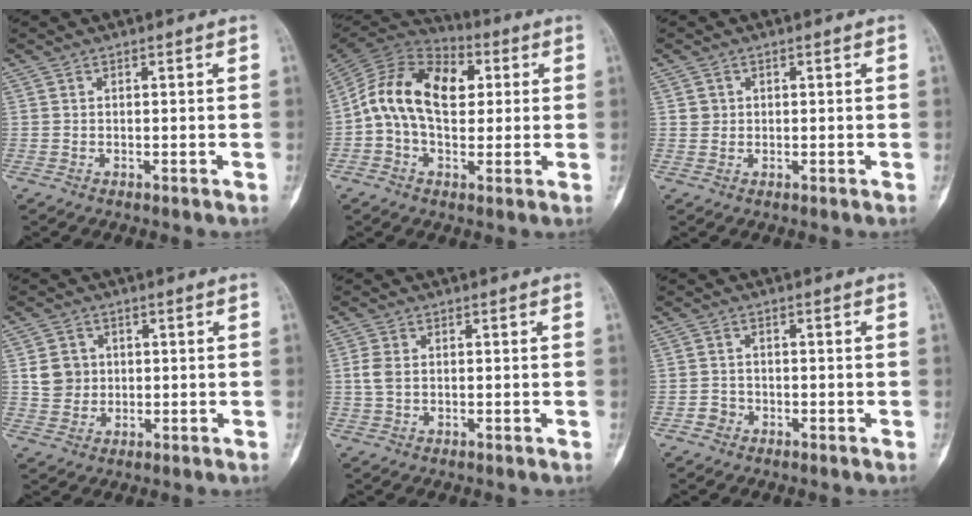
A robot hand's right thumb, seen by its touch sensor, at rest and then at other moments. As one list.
[{"total": 16.2, "force": [1.9, 10.6, 12.1], "torque": [-0.194, 0.026, 0.024]}, {"total": 1.5, "force": [0.3, 1.4, 0.3], "torque": [0.006, 0.002, 0.004]}, {"total": 5.3, "force": [0.9, 4.8, 1.9], "torque": [-0.011, -0.001, 0.017]}, {"total": 2.7, "force": [0.3, 1.7, 2.0], "torque": [-0.050, 0.003, 0.006]}, {"total": 1.9, "force": [-1.1, 1.6, 0.2], "torque": [0.006, 0.010, -0.023]}]